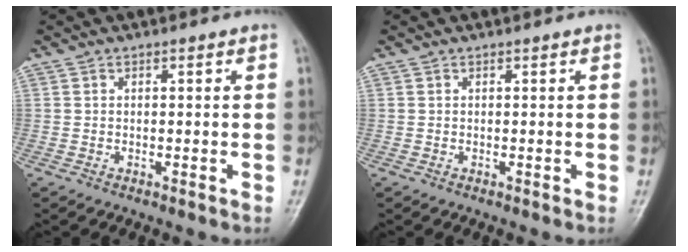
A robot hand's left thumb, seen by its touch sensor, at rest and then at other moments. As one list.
[{"total": 0.0}]